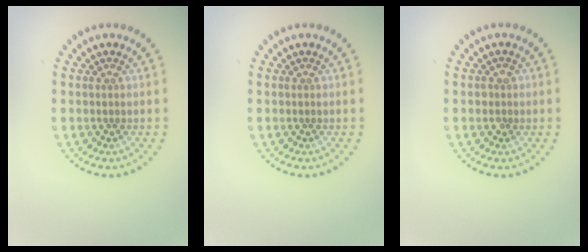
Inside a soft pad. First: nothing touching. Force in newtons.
{"total": 0.0}
{"total": 1.1, "press": 1.1, "slide": 0.2}